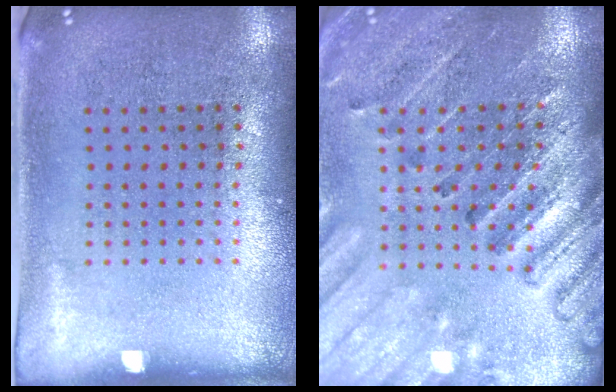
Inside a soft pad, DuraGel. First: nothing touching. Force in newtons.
{"total": 2.7, "press": 2.6, "slide": 0.2}